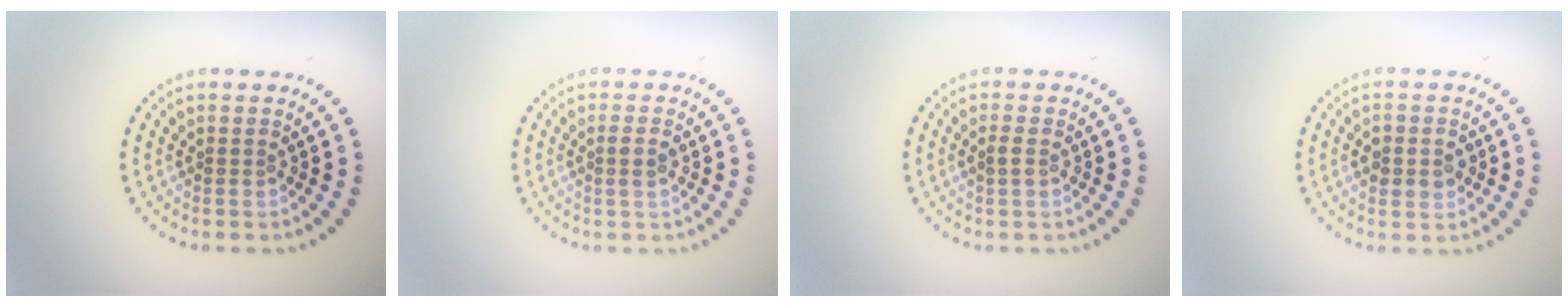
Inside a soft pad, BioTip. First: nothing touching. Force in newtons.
{"total": 1.3, "press": 1.2, "slide": 0.6}
{"total": 1.0, "press": 1.0, "slide": 0.2}
{"total": 2.3, "press": 2.3, "slide": 0.1}